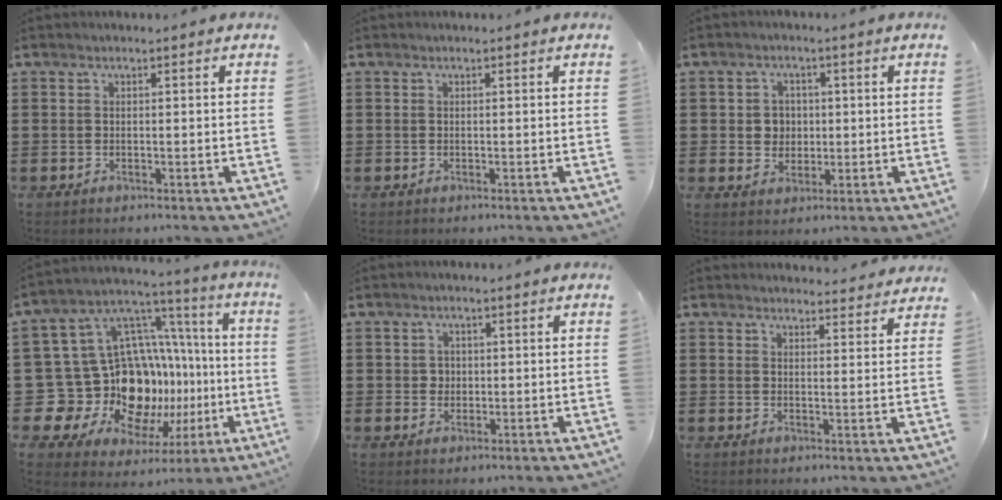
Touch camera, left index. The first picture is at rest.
{"total": 0.0}
{"total": 3.4, "force": [0.3, 3.1, 1.3], "torque": [-0.030, 0.005, 0.000]}
{"total": 18.9, "force": [-3.1, 16.2, 9.1], "torque": [-0.191, -0.055, 0.010]}
{"total": 1.7, "force": [0.4, 1.6, 0.5], "torque": [-0.016, 0.009, 0.007]}
{"total": 3.3, "force": [3.3, 0.2, 0.2], "torque": [-0.006, -0.016, 0.061]}